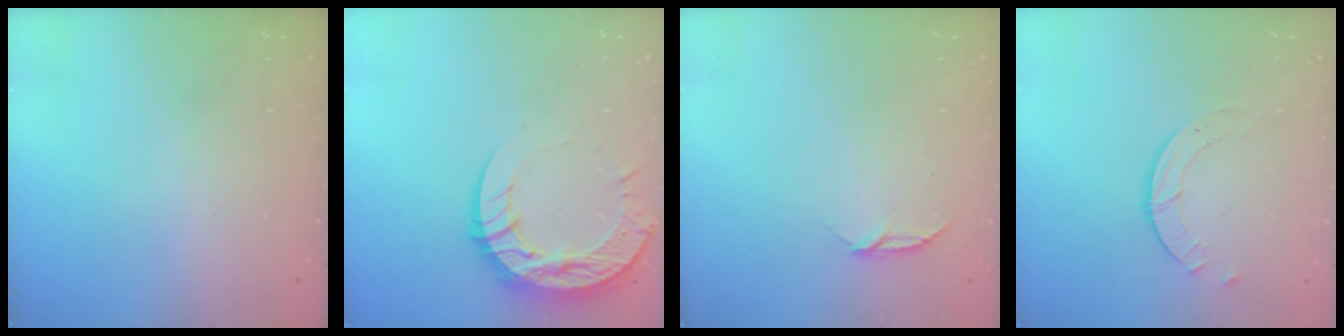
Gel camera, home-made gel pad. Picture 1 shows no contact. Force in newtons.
{"total": 14.0, "press": 14.0, "slide": 1.3}
{"total": 4.4, "press": 4.4, "slide": 0.4}
{"total": 1.8, "press": 1.8, "slide": 0.2}